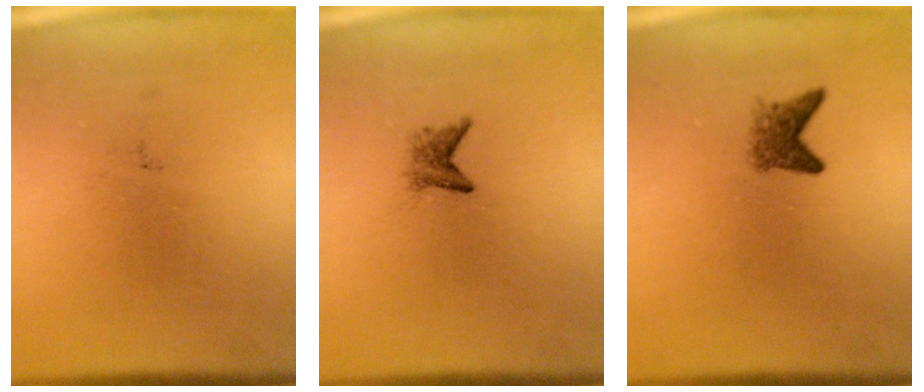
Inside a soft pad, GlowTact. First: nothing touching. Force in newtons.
{"total": 1.8}
{"total": 2.3}